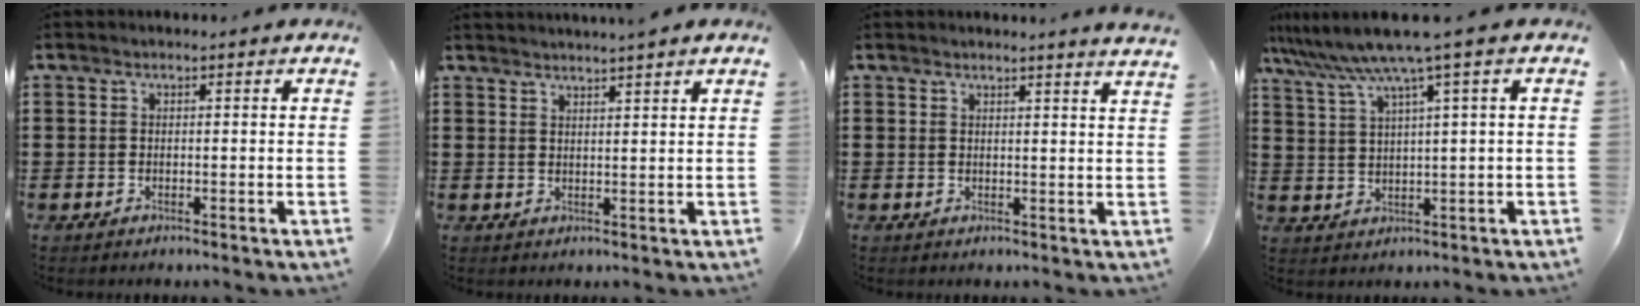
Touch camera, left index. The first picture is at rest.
{"total": 2.0, "force": [1.9, -0.6, 0.0], "torque": [-0.005, -0.004, 0.037]}
{"total": 1.9, "force": [1.8, -0.6, 0.4], "torque": [-0.011, -0.006, 0.033]}
{"total": 6.4, "force": [3.9, -0.5, 5.1], "torque": [-0.120, -0.028, 0.060]}